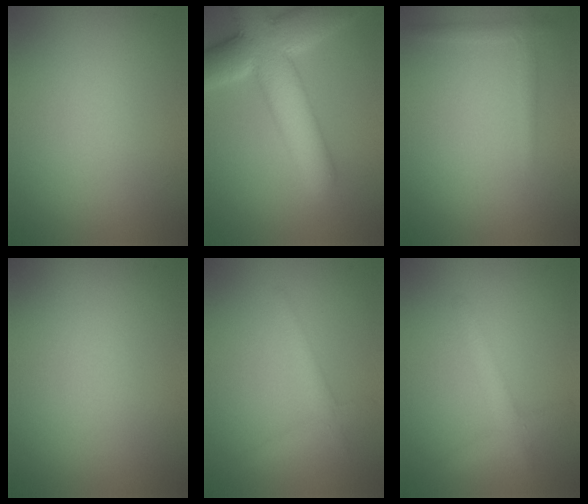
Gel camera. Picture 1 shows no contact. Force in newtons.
{"total": 10.6, "press": 10.5, "slide": 0.9}
{"total": 1.3, "press": 1.3, "slide": 0.1}
{"total": 0.0}
{"total": 1.6, "press": 1.6, "slide": 0.1}
{"total": 2.4, "press": 2.4, "slide": 0.1}